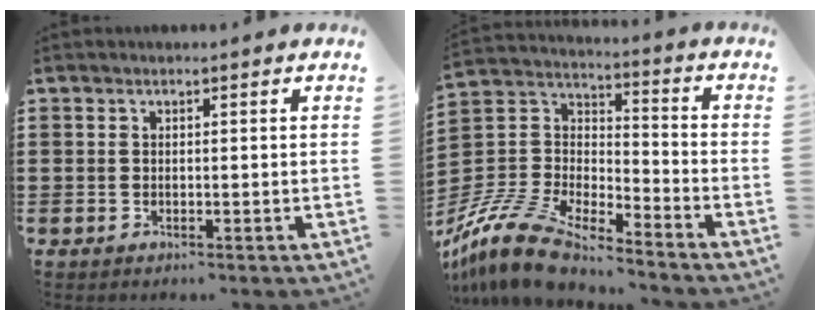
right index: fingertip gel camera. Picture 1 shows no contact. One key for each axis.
{"total": 11.4, "fx": -10.4, "fy": 2.5, "fz": 3.9, "tx": -0.108, "ty": 0.010, "tz": -0.216}